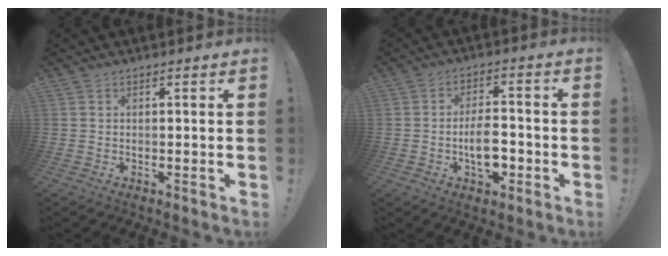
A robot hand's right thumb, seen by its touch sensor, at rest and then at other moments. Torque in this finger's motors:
{"motor_torque": [0.16, 0.22, 0.61, -0.50, 0.03]}